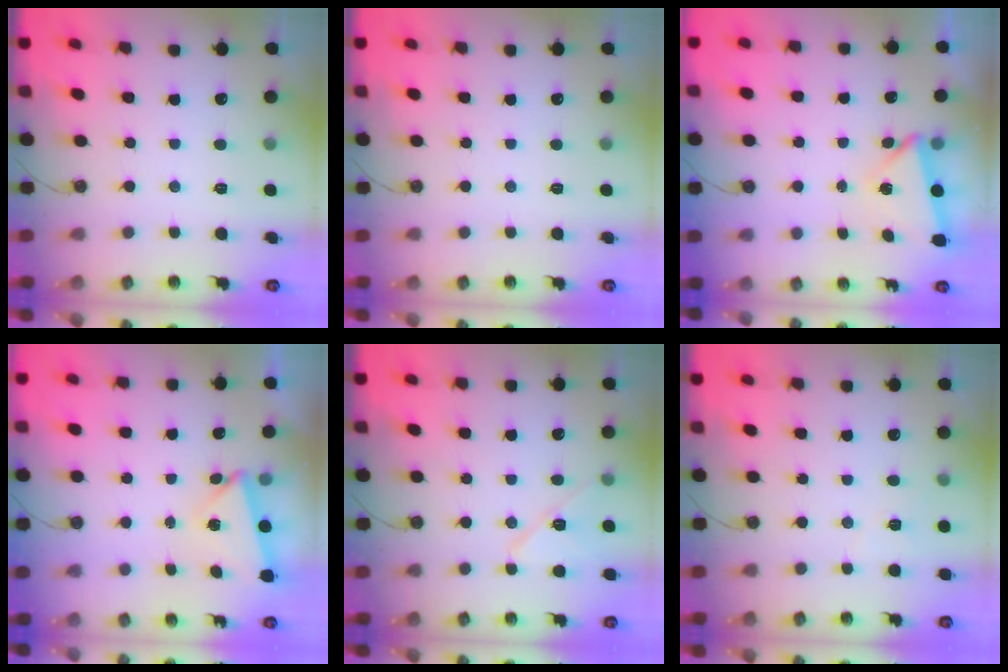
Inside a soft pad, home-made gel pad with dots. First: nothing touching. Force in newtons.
{"total": 0.0}
{"total": 3.5, "press": 3.4, "slide": 0.7}
{"total": 3.3, "press": 3.0, "slide": 1.5}
{"total": 10.4, "press": 10.3, "slide": 1.1}
{"total": 3.9, "press": 3.8, "slide": 0.8}